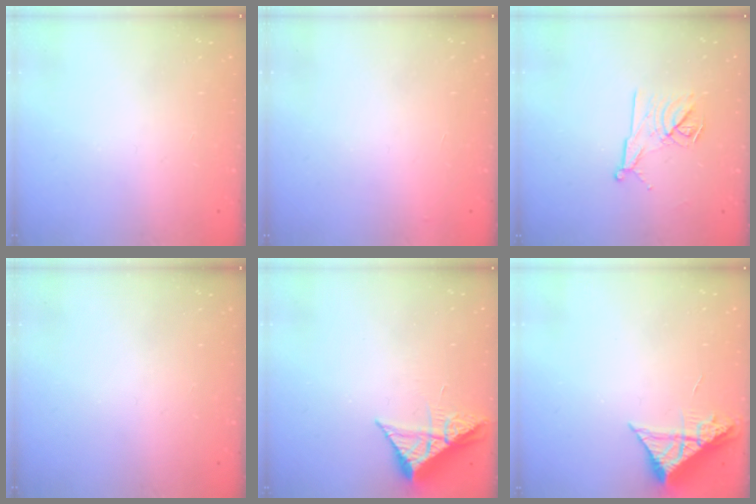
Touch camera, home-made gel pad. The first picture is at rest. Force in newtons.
{"total": 2.9, "press": 2.9, "slide": 0.1}
{"total": 11.3, "press": 11.3, "slide": 0.4}
{"total": 0.0}
{"total": 7.0, "press": 7.0, "slide": 0.3}
{"total": 8.4, "press": 8.4, "slide": 0.8}